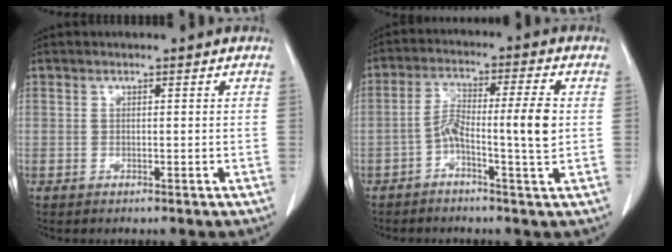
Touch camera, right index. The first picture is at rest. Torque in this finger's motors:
{"motor_torque": [0.00, 0.03, 0.04, 0.01]}